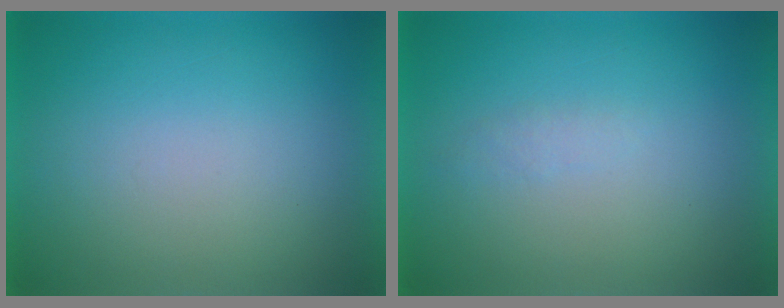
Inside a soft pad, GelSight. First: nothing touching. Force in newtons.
{"total": 1.2}